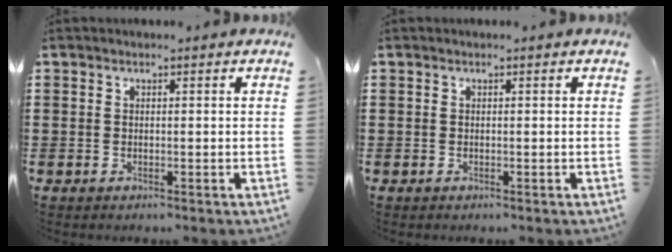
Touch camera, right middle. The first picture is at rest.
{"total": 0.0}